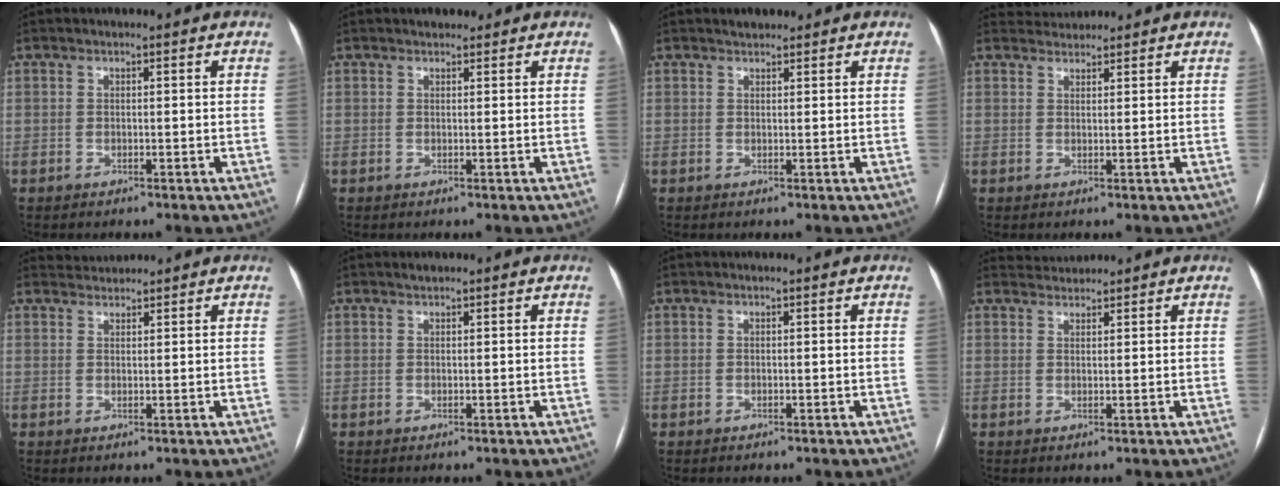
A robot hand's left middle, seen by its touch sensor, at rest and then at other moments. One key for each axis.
{"total": 1.7, "fx": 1.4, "fy": 0.8, "fz": 0.5, "tx": -0.009, "ty": 0.010, "tz": 0.018}
{"total": 1.7, "fx": 1.5, "fy": 0.7, "fz": 0.5, "tx": -0.012, "ty": 0.009, "tz": 0.024}
{"total": 2.4, "fx": 2.3, "fy": 0.4, "fz": -0.5, "tx": 0.000, "ty": 0.018, "tz": 0.045}
{"total": 1.8, "fx": 1.7, "fy": 0.0, "fz": -0.6, "tx": -0.002, "ty": 0.011, "tz": 0.036}
{"total": 0.7, "fx": 0.6, "fy": 0.2, "fz": 0.2, "tx": -0.011, "ty": 0.006, "tz": 0.013}
{"total": 0.0}
{"total": 2.1, "fx": 2.0, "fy": 0.1, "fz": -0.6, "tx": -0.001, "ty": 0.013, "tz": 0.041}